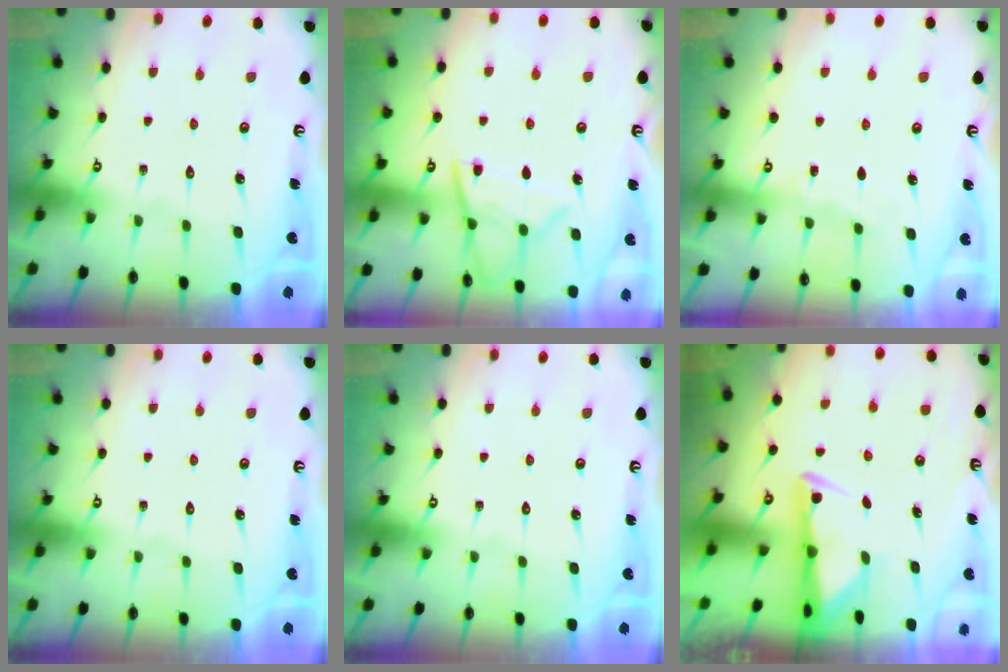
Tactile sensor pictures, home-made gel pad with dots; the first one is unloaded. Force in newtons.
{"total": 10.9, "press": 10.8, "slide": 0.9}
{"total": 3.4, "press": 3.4, "slide": 0.1}
{"total": 0.0}
{"total": 0.0}
{"total": 2.7, "press": 2.6, "slide": 0.7}